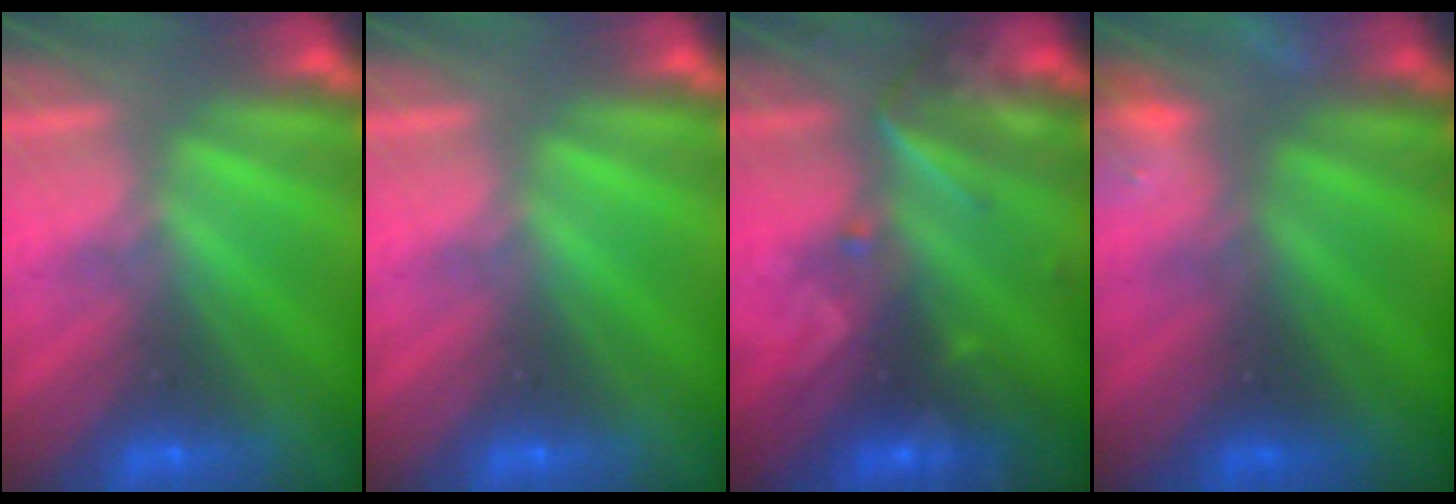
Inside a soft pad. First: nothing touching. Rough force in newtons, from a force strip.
{"total": 0.0}
{"total": 2.7}
{"total": 6.6}